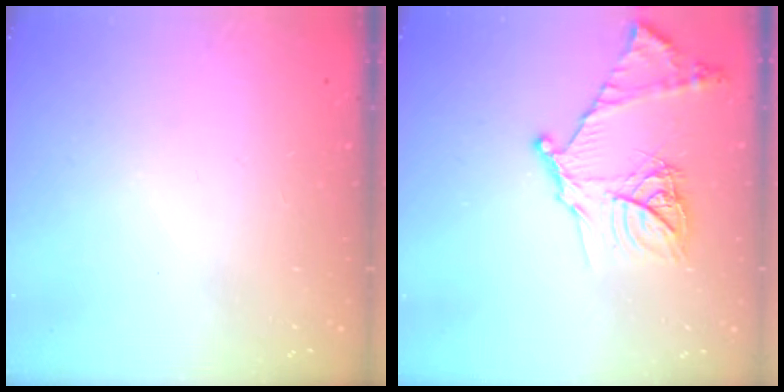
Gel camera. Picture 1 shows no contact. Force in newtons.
{"total": 19.1, "press": 19.0, "slide": 1.7}